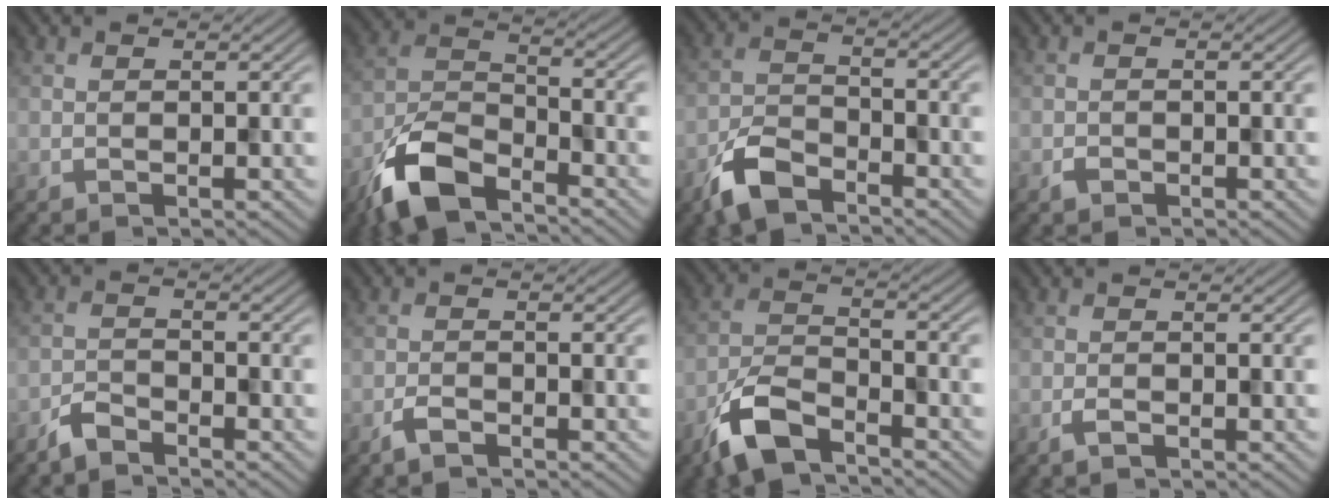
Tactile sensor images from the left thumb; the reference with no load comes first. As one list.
[{"total": 10.0, "force": [-7.0, 3.9, 6.0], "torque": [-0.115, -0.009, -0.157]}, {"total": 6.4, "force": [-4.6, 2.7, 3.5], "torque": [-0.071, -0.004, -0.106]}, {"total": 1.0, "force": [-0.6, 0.6, 0.4], "torque": [-0.006, -0.002, -0.013]}, {"total": 2.8, "force": [-2.5, 0.7, 1.1], "torque": [-0.022, 0.001, -0.058]}, {"total": 2.0, "force": [-1.5, 0.6, 1.1], "torque": [-0.026, 0.000, -0.034]}, {"total": 7.9, "force": [-5.6, 2.9, 4.8], "torque": [-0.099, -0.004, -0.126]}, {"total": 1.3, "force": [-0.8, 0.4, 0.9], "torque": [-0.021, -0.001, -0.016]}]